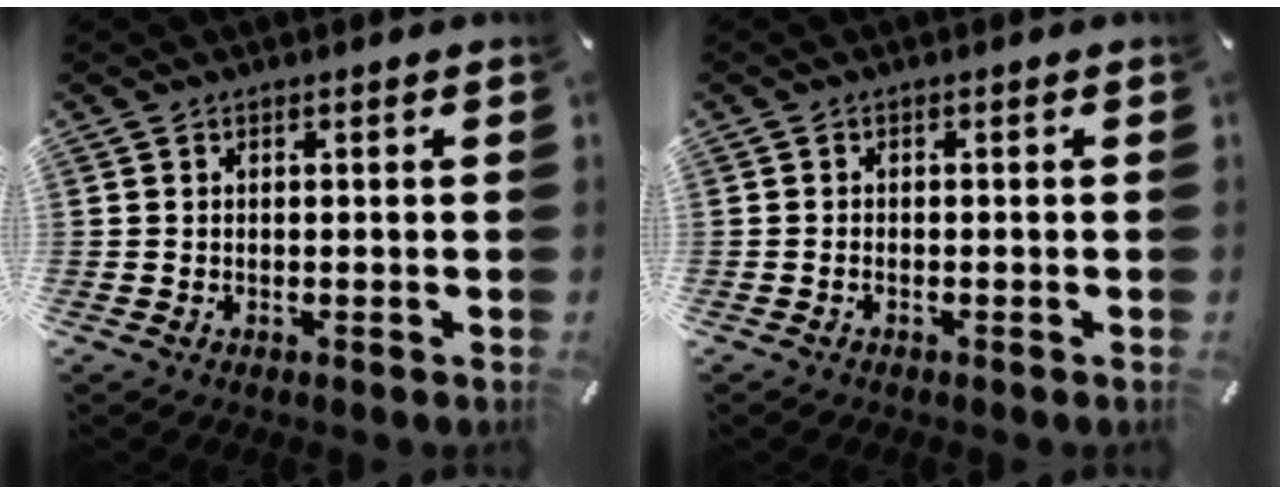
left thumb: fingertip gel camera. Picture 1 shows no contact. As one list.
[{"total": 1.0, "force": [-0.7, 0.5, 0.6], "torque": [-0.012, 0.001, -0.014]}]